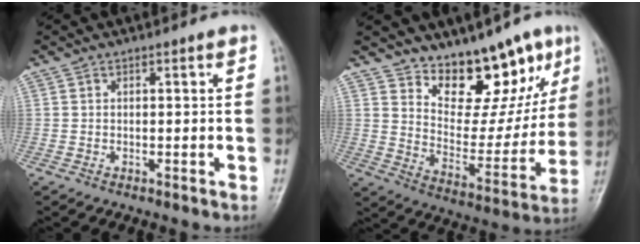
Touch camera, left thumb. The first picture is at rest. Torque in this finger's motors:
{"motor_torque": [0.51, 0.46, -0.15, -0.48, 0.07]}